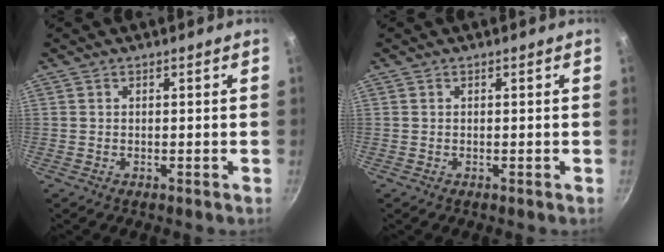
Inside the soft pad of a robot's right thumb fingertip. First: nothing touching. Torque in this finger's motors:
{"motor_torque": [-0.18, 0.18, 0.00, 0.00, 0.03]}